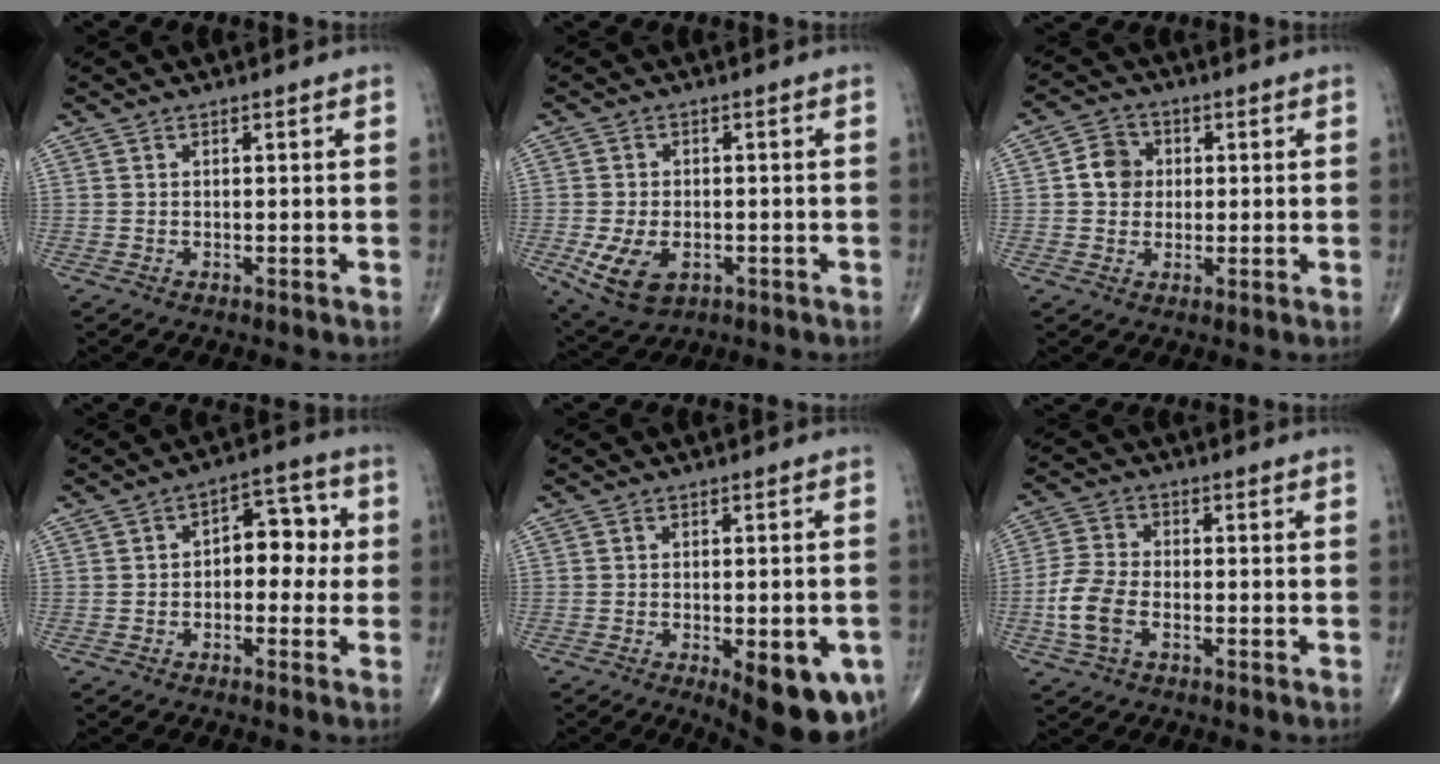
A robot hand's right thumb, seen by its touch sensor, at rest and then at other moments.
{"total": 8.5, "force": [-2.7, 5.2, 6.1], "torque": [-0.114, 0.000, -0.038]}
{"total": 5.6, "force": [0.6, 4.9, 2.6], "torque": [-0.025, 0.008, 0.002]}
{"total": 7.9, "force": [-0.1, 5.0, 6.2], "torque": [-0.043, 0.030, -0.014]}
{"total": 13.8, "force": [-5.5, 5.3, 11.5], "torque": [-0.106, 0.001, -0.058]}
{"total": 7.7, "force": [-2.5, 4.5, 5.7], "torque": [-0.129, 0.015, -0.055]}